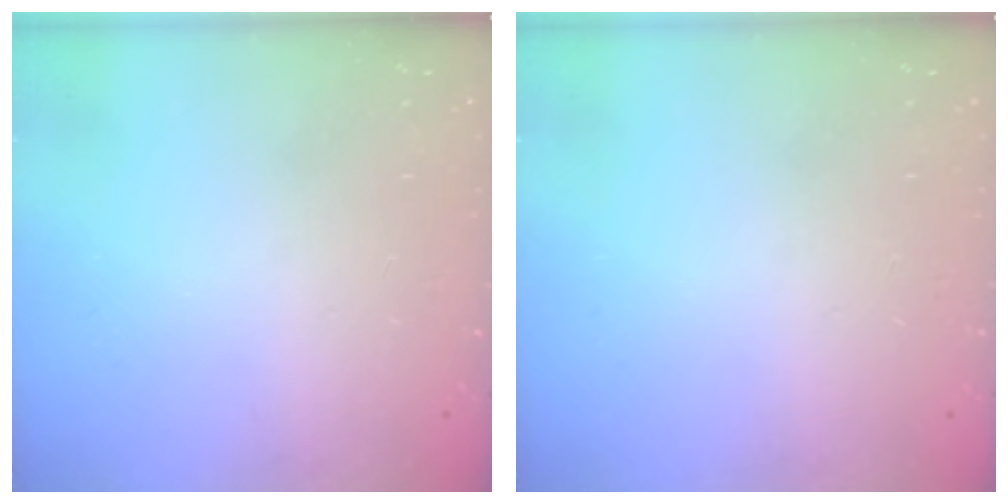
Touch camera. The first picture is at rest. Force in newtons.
{"total": 0.0}